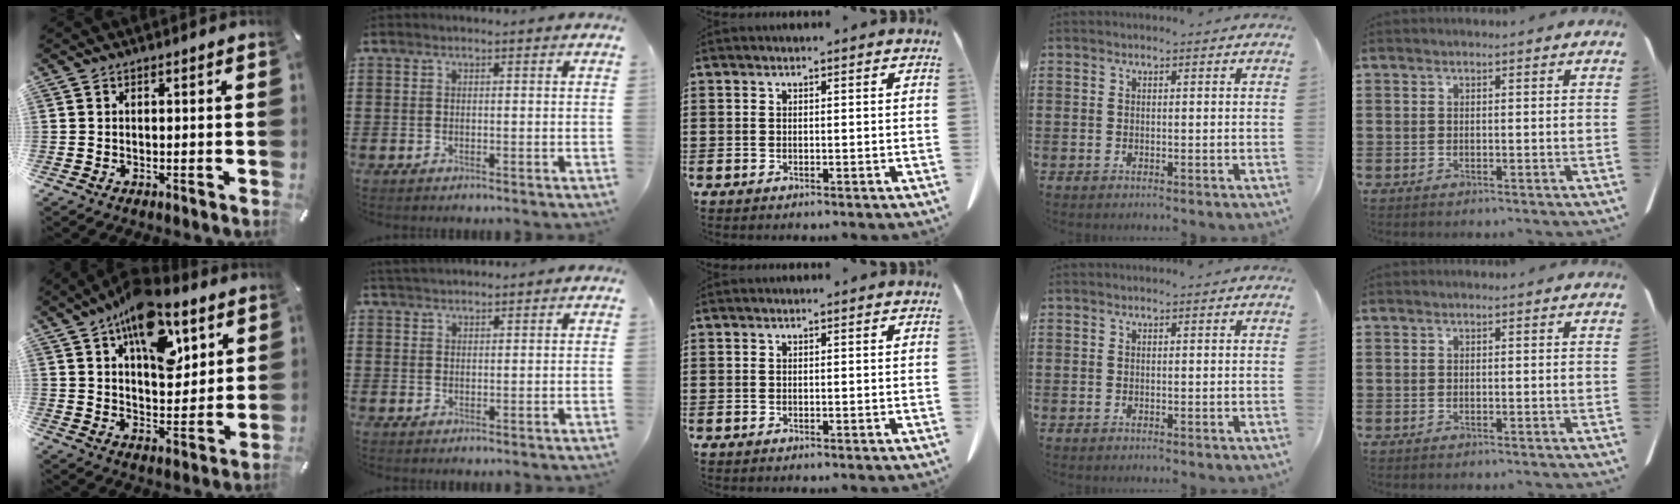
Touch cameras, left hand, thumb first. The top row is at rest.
{"thumb": {"total": 16.6, "force": [8.9, 9.0, 10.7], "torque": [-0.153, -0.033, 0.154]}, "index": {"total": 2.1, "force": [2.0, 0.5, 0.1], "torque": [-0.007, 0.001, 0.041]}}